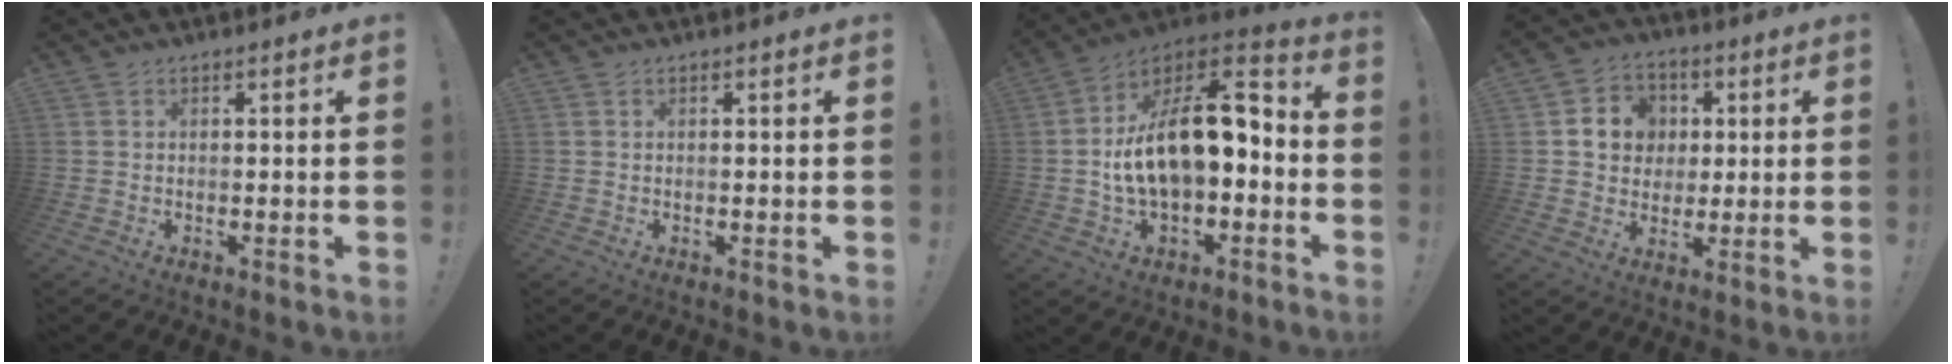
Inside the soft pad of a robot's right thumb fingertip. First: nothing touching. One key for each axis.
{"total": 0.0}
{"total": 17.8, "fx": 1.1, "fy": 9.8, "fz": 14.9, "tx": -0.223, "ty": -0.001, "tz": 0.028}
{"total": 10.3, "fx": 1.5, "fy": 9.5, "fz": 3.5, "tx": -0.051, "ty": 0.007, "tz": 0.037}